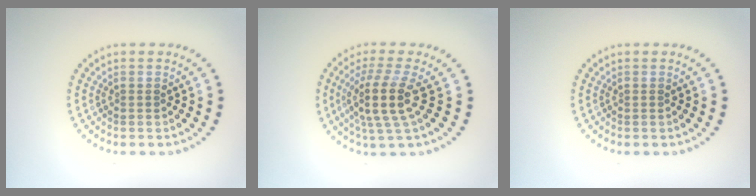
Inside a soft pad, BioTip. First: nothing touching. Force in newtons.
{"total": 4.3, "press": 3.3, "slide": 2.7}
{"total": 0.0}